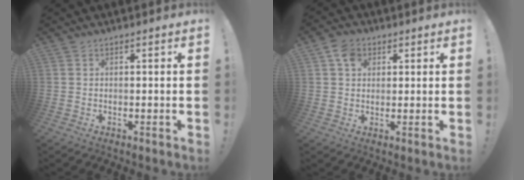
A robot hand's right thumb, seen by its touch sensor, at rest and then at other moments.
{"total": 5.9, "force": [2.5, 4.4, 2.9], "torque": [-0.046, -0.001, 0.048]}